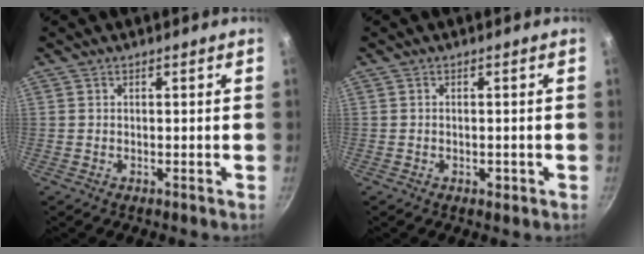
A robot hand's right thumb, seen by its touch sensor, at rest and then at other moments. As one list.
[{"total": 1.3, "force": [-0.5, 0.7, 1.0], "torque": [-0.014, 0.001, -0.008]}]